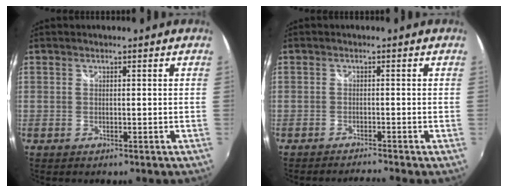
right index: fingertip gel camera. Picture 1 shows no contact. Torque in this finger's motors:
{"motor_torque": [0.06, -0.04, -0.10, 0.00]}